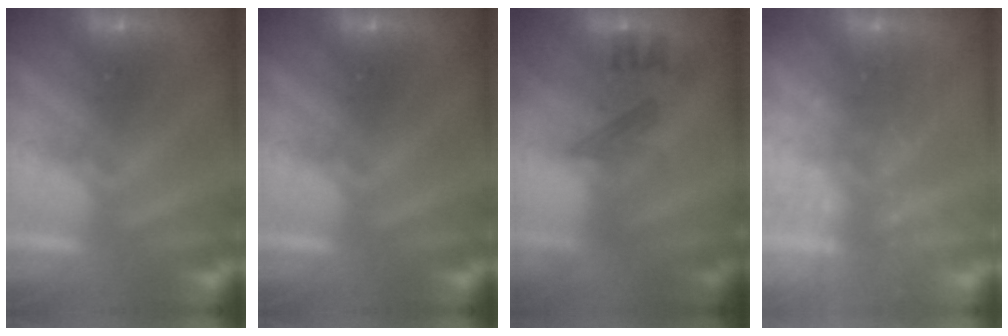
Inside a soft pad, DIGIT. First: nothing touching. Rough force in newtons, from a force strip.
{"total": 0.0}
{"total": 2.3}
{"total": 2.1}